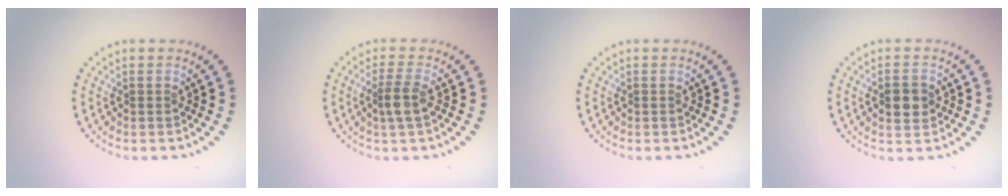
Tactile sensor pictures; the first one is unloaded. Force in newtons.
{"total": 2.3, "press": 1.9, "slide": 1.2}
{"total": 0.0}
{"total": 3.1, "press": 3.1, "slide": 0.2}